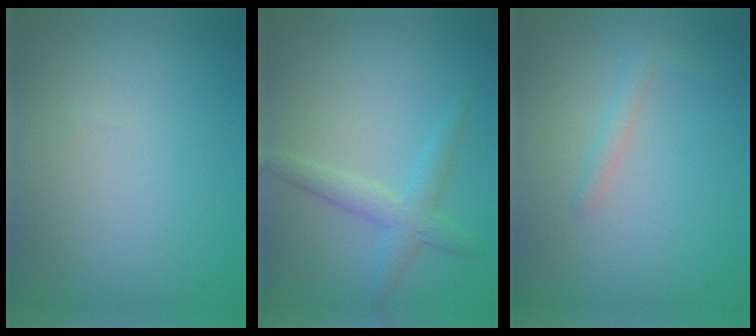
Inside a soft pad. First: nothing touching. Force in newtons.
{"total": 2.7, "press": 2.7, "slide": 0.1}
{"total": 1.3, "press": 1.3, "slide": 0.1}